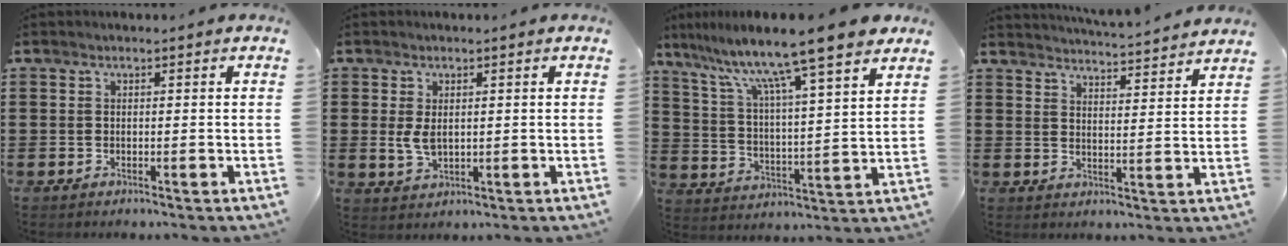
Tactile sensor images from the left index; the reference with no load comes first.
{"total": 3.2, "force": [0.6, 1.8, 2.6], "torque": [-0.069, -0.002, 0.006]}
{"total": 11.5, "force": [9.5, -0.5, 6.5], "torque": [-0.156, -0.065, 0.150]}
{"total": 4.0, "force": [4.0, -0.8, 0.0], "torque": [-0.009, -0.035, 0.065]}